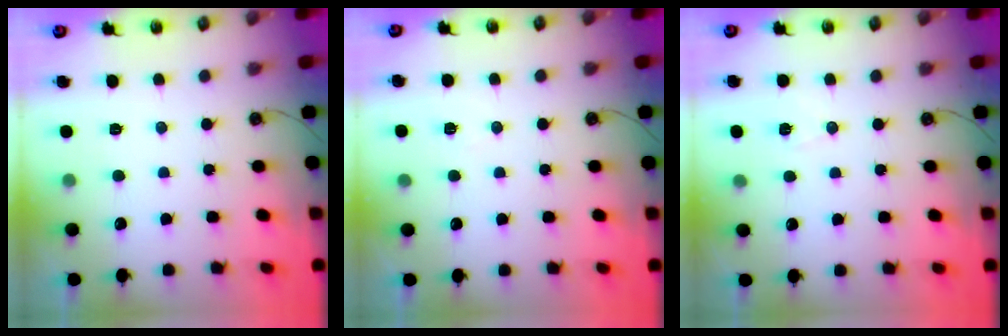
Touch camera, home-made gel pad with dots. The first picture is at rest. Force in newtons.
{"total": 4.5, "press": 4.1, "slide": 1.8}
{"total": 6.9, "press": 6.6, "slide": 1.9}